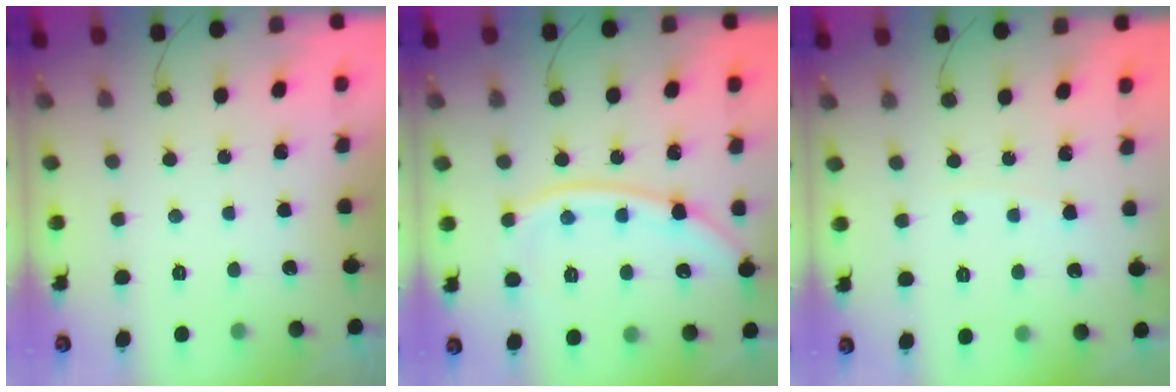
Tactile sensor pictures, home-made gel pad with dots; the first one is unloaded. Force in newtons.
{"total": 14.2, "press": 14.1, "slide": 1.5}
{"total": 2.3, "press": 2.3, "slide": 0.3}